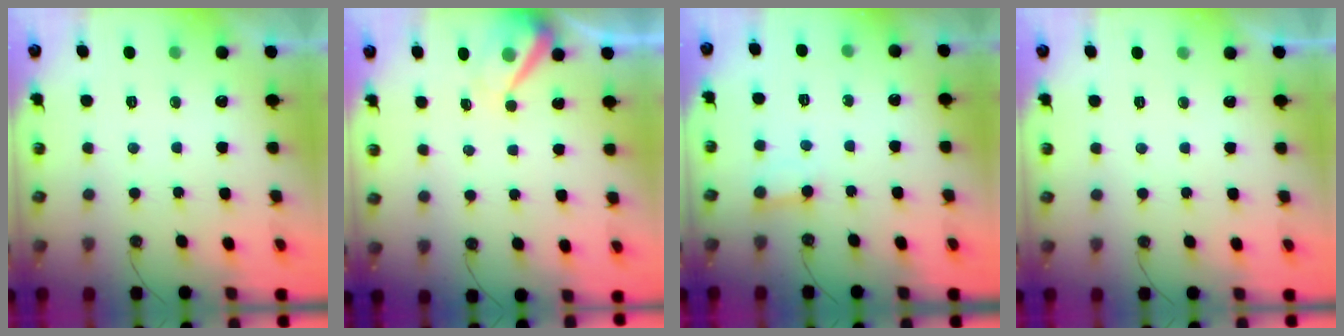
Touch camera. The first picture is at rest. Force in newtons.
{"total": 7.9, "press": 7.9, "slide": 0.8}
{"total": 2.9, "press": 2.9, "slide": 0.2}
{"total": 0.0}